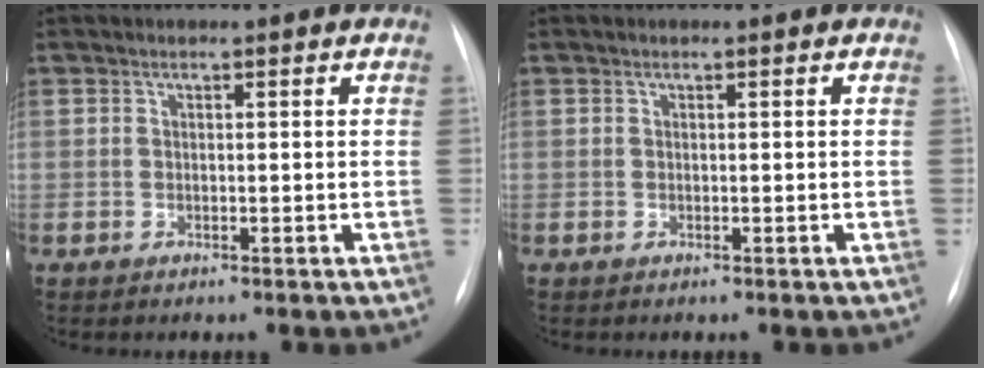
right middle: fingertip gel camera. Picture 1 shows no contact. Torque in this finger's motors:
{"motor_torque": [-0.13, -0.03, 0.00, 0.00]}